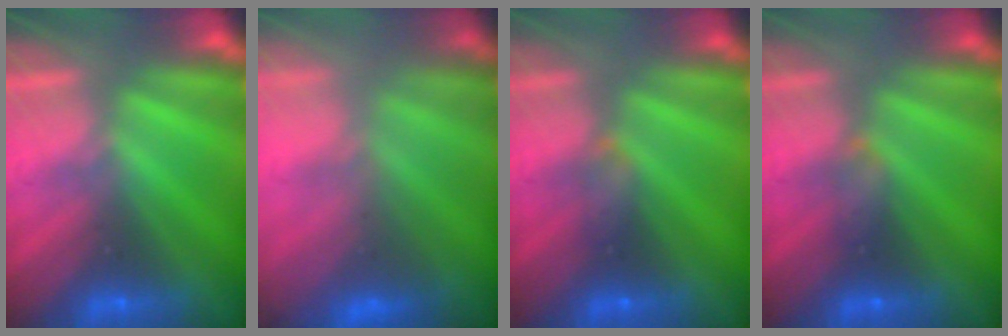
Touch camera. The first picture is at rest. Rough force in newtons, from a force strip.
{"total": 3.8}
{"total": 2.2}
{"total": 2.2}